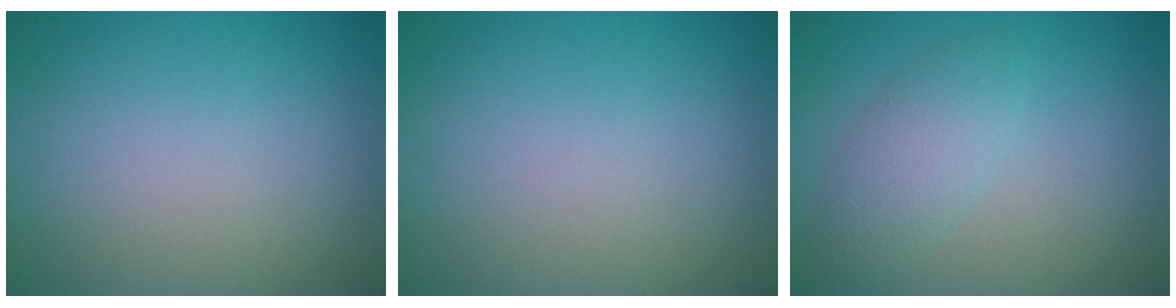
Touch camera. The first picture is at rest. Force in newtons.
{"total": 0.0}
{"total": 2.9, "press": 2.9, "slide": 0.2}